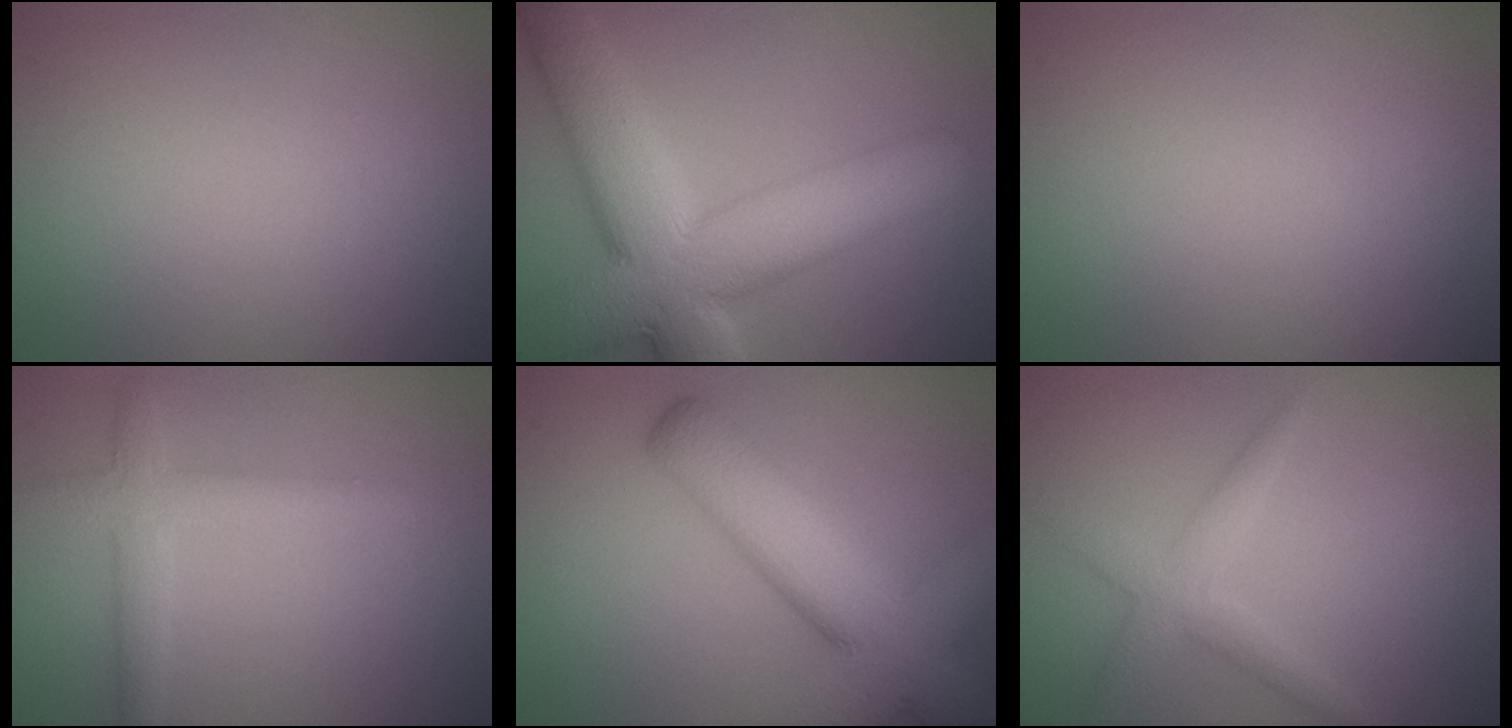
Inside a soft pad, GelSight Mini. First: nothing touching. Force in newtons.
{"total": 12.7, "press": 12.7, "slide": 1.2}
{"total": 0.0}
{"total": 2.8, "press": 2.8, "slide": 0.1}
{"total": 9.6, "press": 9.5, "slide": 0.6}
{"total": 2.5, "press": 2.5, "slide": 0.1}